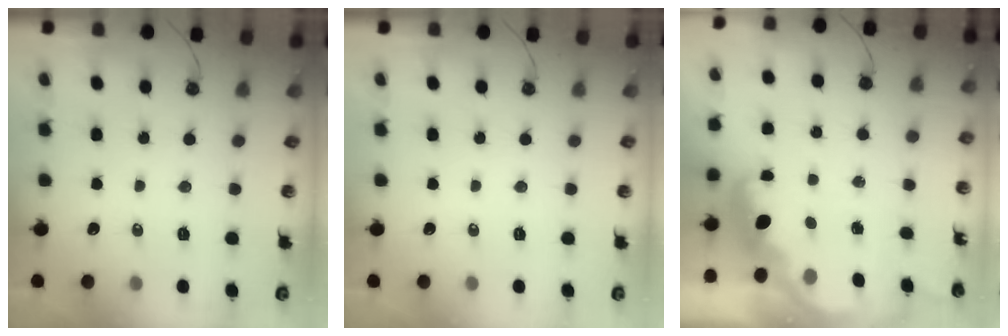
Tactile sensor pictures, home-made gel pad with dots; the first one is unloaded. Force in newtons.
{"total": 0.0}
{"total": 3.0, "press": 3.0, "slide": 0.5}